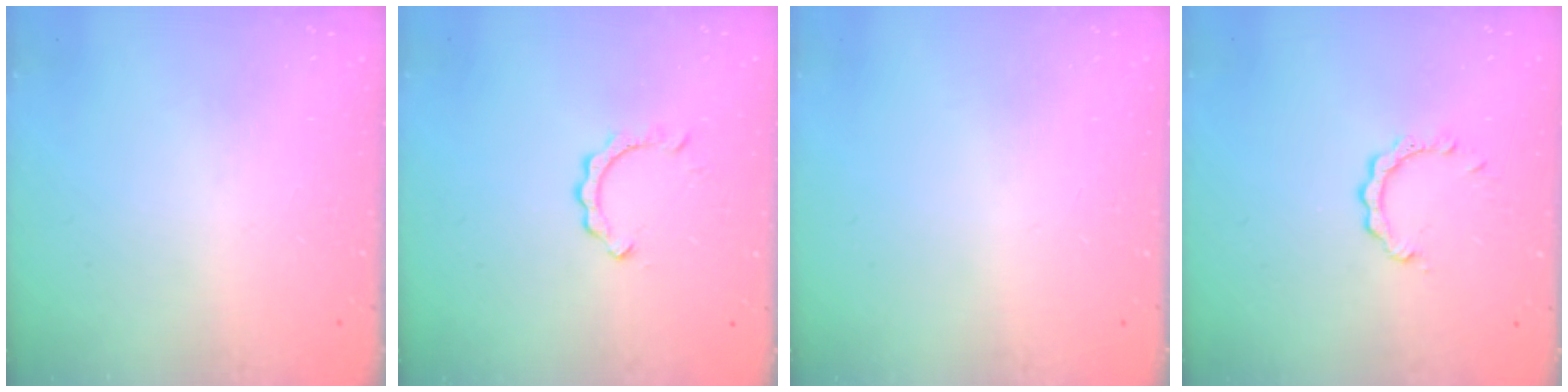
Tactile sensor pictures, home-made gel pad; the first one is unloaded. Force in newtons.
{"total": 2.3, "press": 2.3, "slide": 0.3}
{"total": 0.0}
{"total": 3.2, "press": 3.2, "slide": 0.2}